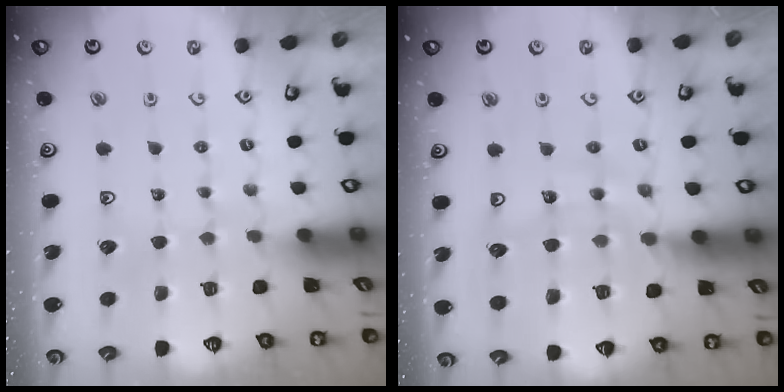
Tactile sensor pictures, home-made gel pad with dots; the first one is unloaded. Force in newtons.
{"total": 12.1, "press": 12.0, "slide": 1.3}